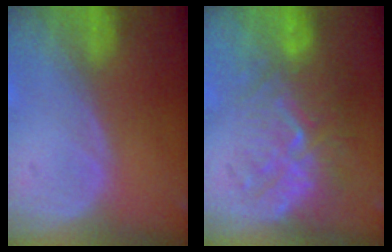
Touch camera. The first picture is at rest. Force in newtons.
{"total": 9.1, "press": 8.8, "slide": 2.3}